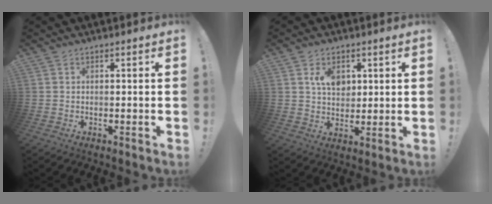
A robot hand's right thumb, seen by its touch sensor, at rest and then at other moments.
{"total": 7.2, "force": [2.9, 5.3, 4.0], "torque": [-0.065, -0.006, 0.056]}